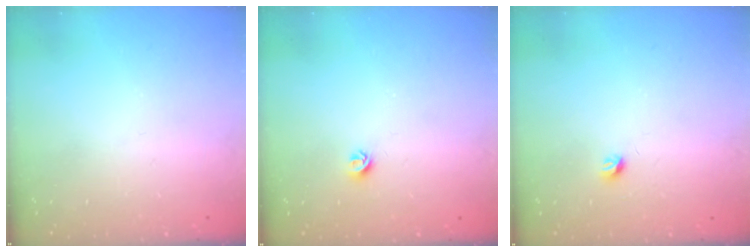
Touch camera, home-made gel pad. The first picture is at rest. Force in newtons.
{"total": 5.0, "press": 4.9, "slide": 0.7}
{"total": 3.6, "press": 3.5, "slide": 0.6}